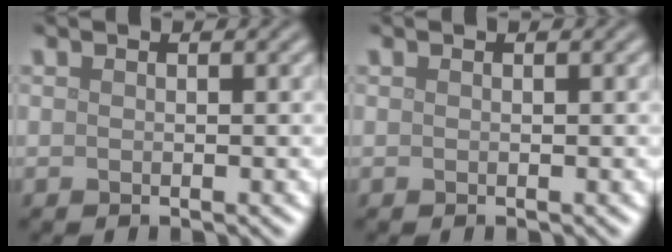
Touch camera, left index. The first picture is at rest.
{"total": 0.0}